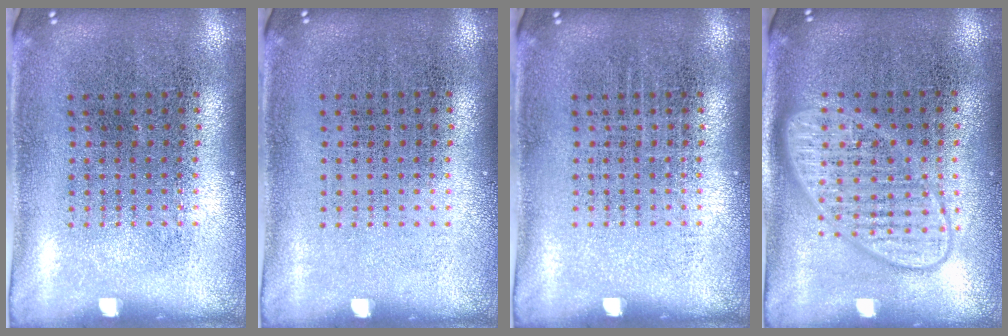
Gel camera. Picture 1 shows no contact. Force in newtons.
{"total": 0.0}
{"total": 0.0}
{"total": 2.9, "press": 2.9, "slide": 0.5}